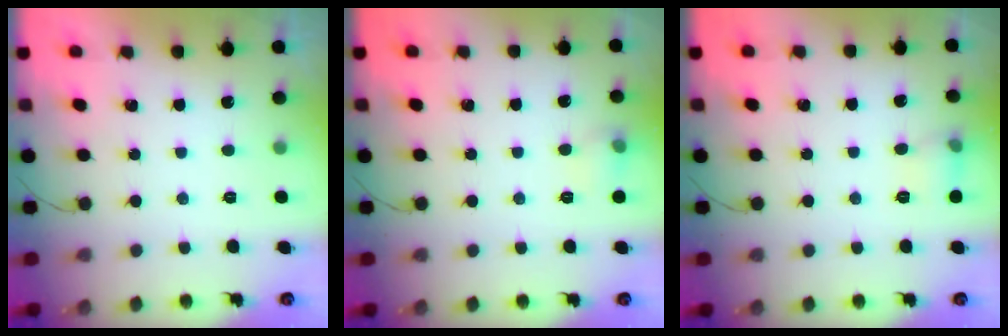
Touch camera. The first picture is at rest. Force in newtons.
{"total": 5.5, "press": 5.4, "slide": 1.4}
{"total": 7.5, "press": 7.3, "slide": 1.8}